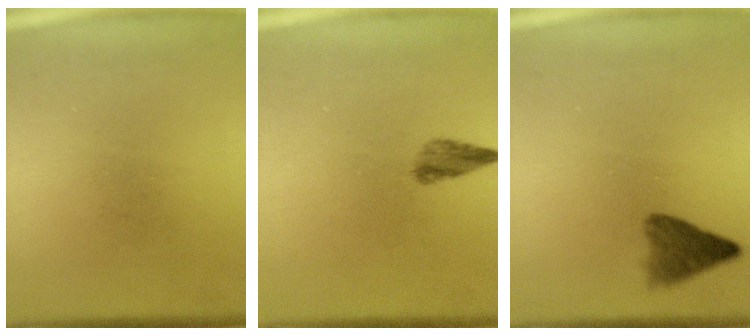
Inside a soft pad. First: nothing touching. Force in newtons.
{"total": 2.2}
{"total": 3.5}